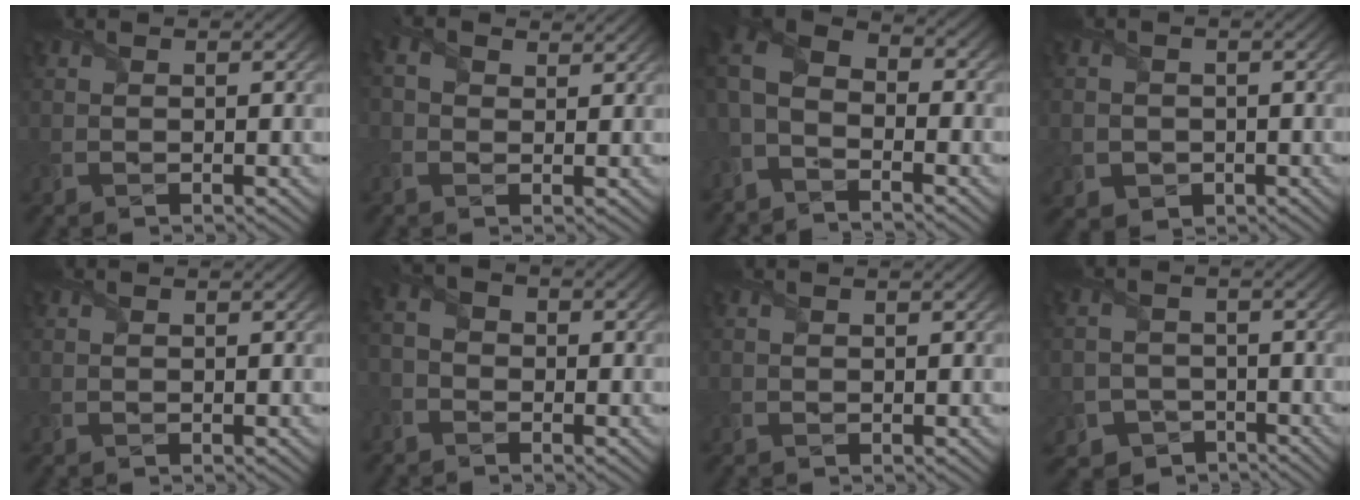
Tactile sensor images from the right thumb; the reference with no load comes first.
{"total": 2.8, "force": [0.9, 2.1, 1.6], "torque": [-0.044, 0.002, 0.014]}
{"total": 6.8, "force": [-3.2, 4.1, 4.4], "torque": [-0.109, -0.013, -0.066]}
{"total": 2.9, "force": [-0.9, 2.6, 0.8], "torque": [-0.031, -0.012, -0.018]}
{"total": 0.0}
{"total": 3.3, "force": [-2.1, 2.2, 1.3], "torque": [-0.031, 0.003, -0.051]}
{"total": 0.0}
{"total": 7.4, "force": [-4.6, 5.6, 1.5], "torque": [-0.046, -0.030, -0.094]}